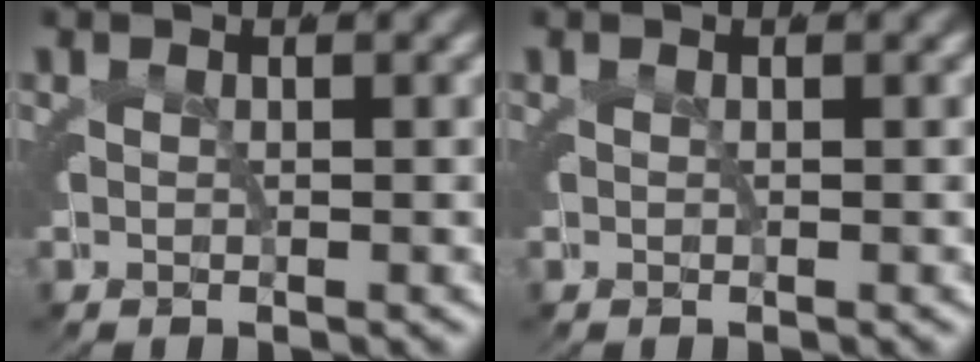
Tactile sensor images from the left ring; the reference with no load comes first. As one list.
[{"total": 0.0}]